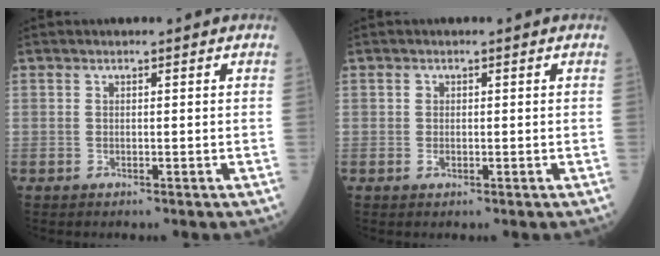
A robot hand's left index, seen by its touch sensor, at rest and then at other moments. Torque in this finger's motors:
{"motor_torque": [0.31, 0.28, 0.00, 0.00]}